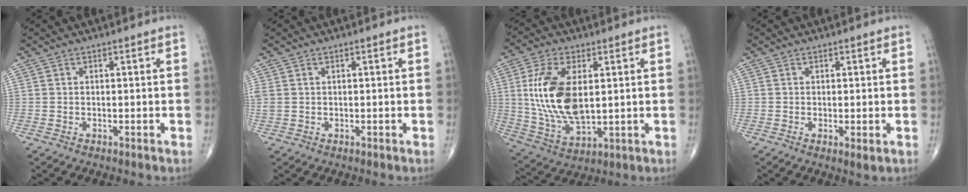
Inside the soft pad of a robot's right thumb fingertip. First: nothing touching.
{"total": 1.9, "force": [0.4, 1.4, 1.2], "torque": [-0.041, 0.010, 0.014]}
{"total": 15.5, "force": [2.3, 7.9, 13.1], "torque": [-0.262, -0.015, 0.053]}
{"total": 1.7, "force": [-0.3, 0.3, 1.6], "torque": [-0.030, -0.008, -0.005]}